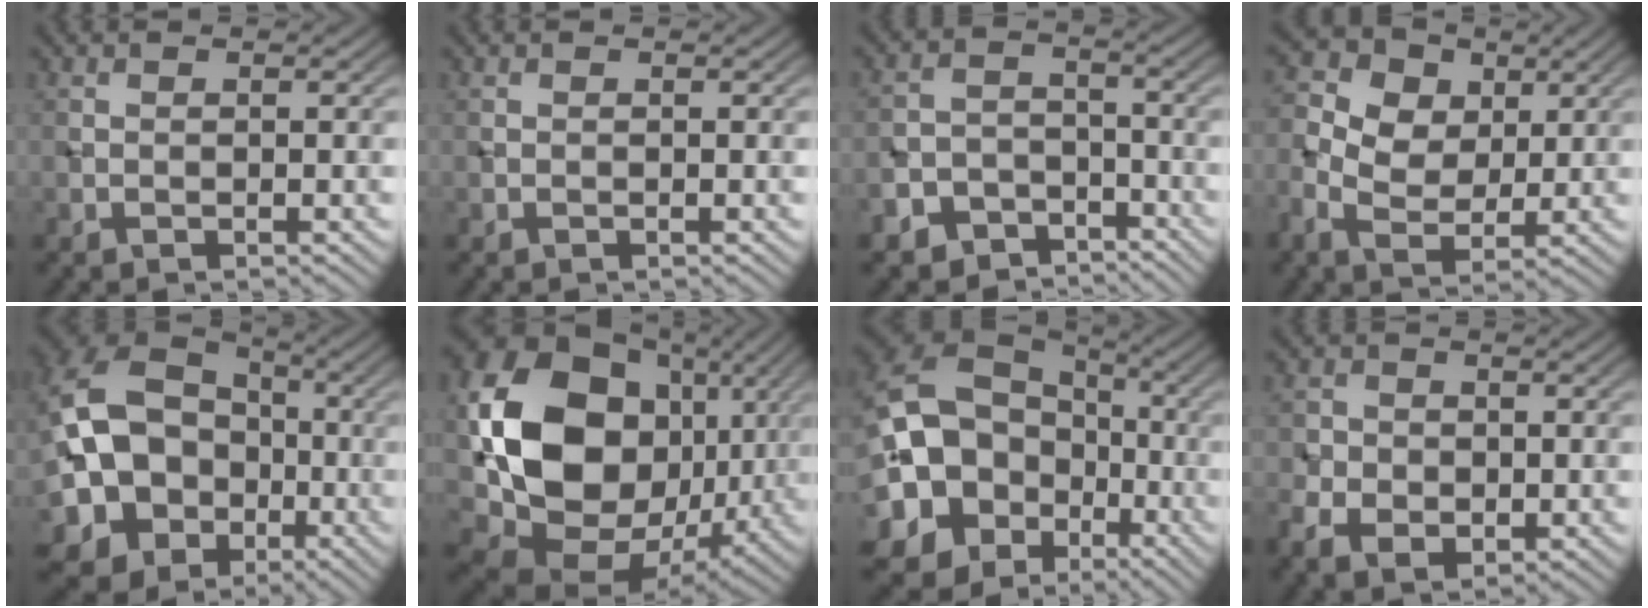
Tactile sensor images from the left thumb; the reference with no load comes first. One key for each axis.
{"total": 0.0}
{"total": 6.7, "fx": -5.0, "fy": 4.0, "fz": 1.9, "tx": -0.035, "ty": -0.010, "tz": -0.093}
{"total": 7.3, "fx": 1.6, "fy": 5.4, "fz": 4.6, "tx": -0.120, "ty": 0.007, "tz": 0.030}
{"total": 17.0, "fx": -2.2, "fy": 13.9, "fz": 9.5, "tx": -0.218, "ty": -0.018, "tz": -0.035}
{"total": 18.6, "fx": 2.0, "fy": 14.9, "fz": 10.9, "tx": -0.245, "ty": -0.038, "tz": 0.054}
{"total": 19.5, "fx": -3.1, "fy": 16.8, "fz": 9.4, "tx": -0.240, "ty": -0.021, "tz": -0.069}
{"total": 5.7, "fx": -1.2, "fy": 4.6, "fz": 3.2, "tx": -0.060, "ty": -0.012, "tz": -0.026}